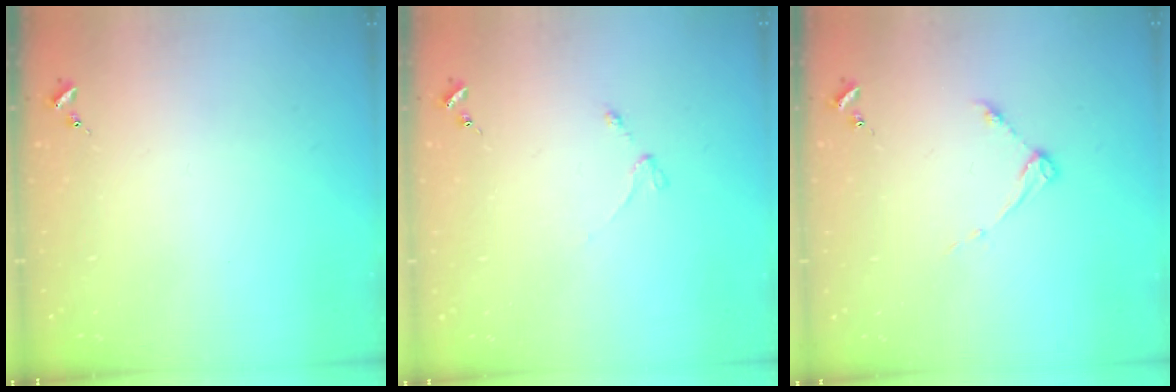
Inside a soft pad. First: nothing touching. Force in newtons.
{"total": 3.0, "press": 2.9, "slide": 0.5}
{"total": 4.3, "press": 4.3, "slide": 0.6}